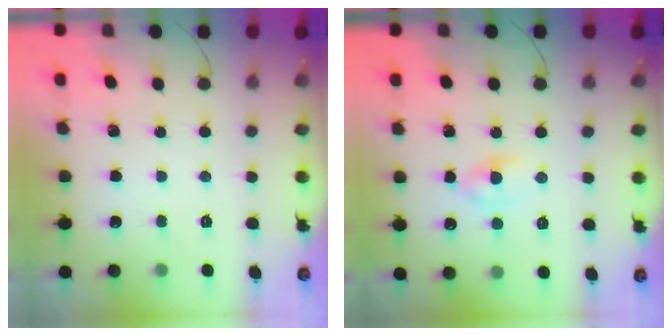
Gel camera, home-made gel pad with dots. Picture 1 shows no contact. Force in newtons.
{"total": 2.3, "press": 2.0, "slide": 1.1}